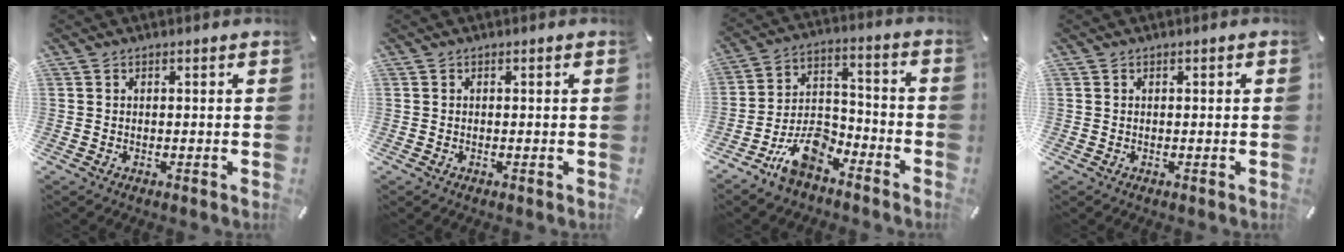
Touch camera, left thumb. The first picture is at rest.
{"total": 0.0}
{"total": 11.7, "force": [-8.5, 5.9, 5.5], "torque": [-0.092, 0.049, -0.154]}
{"total": 0.0}